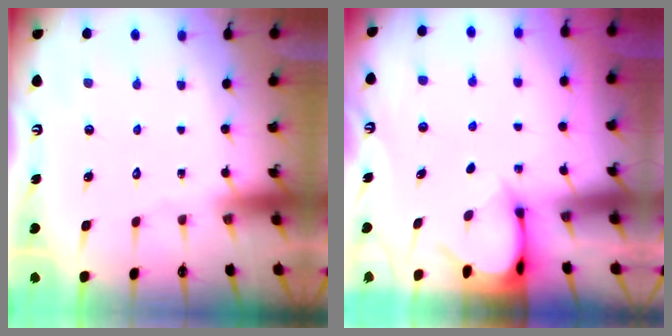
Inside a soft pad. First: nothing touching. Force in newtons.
{"total": 3.4, "press": 3.4, "slide": 0.3}